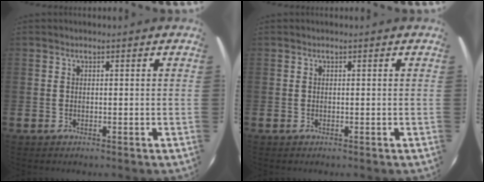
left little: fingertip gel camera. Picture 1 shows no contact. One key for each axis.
{"total": 0.0}